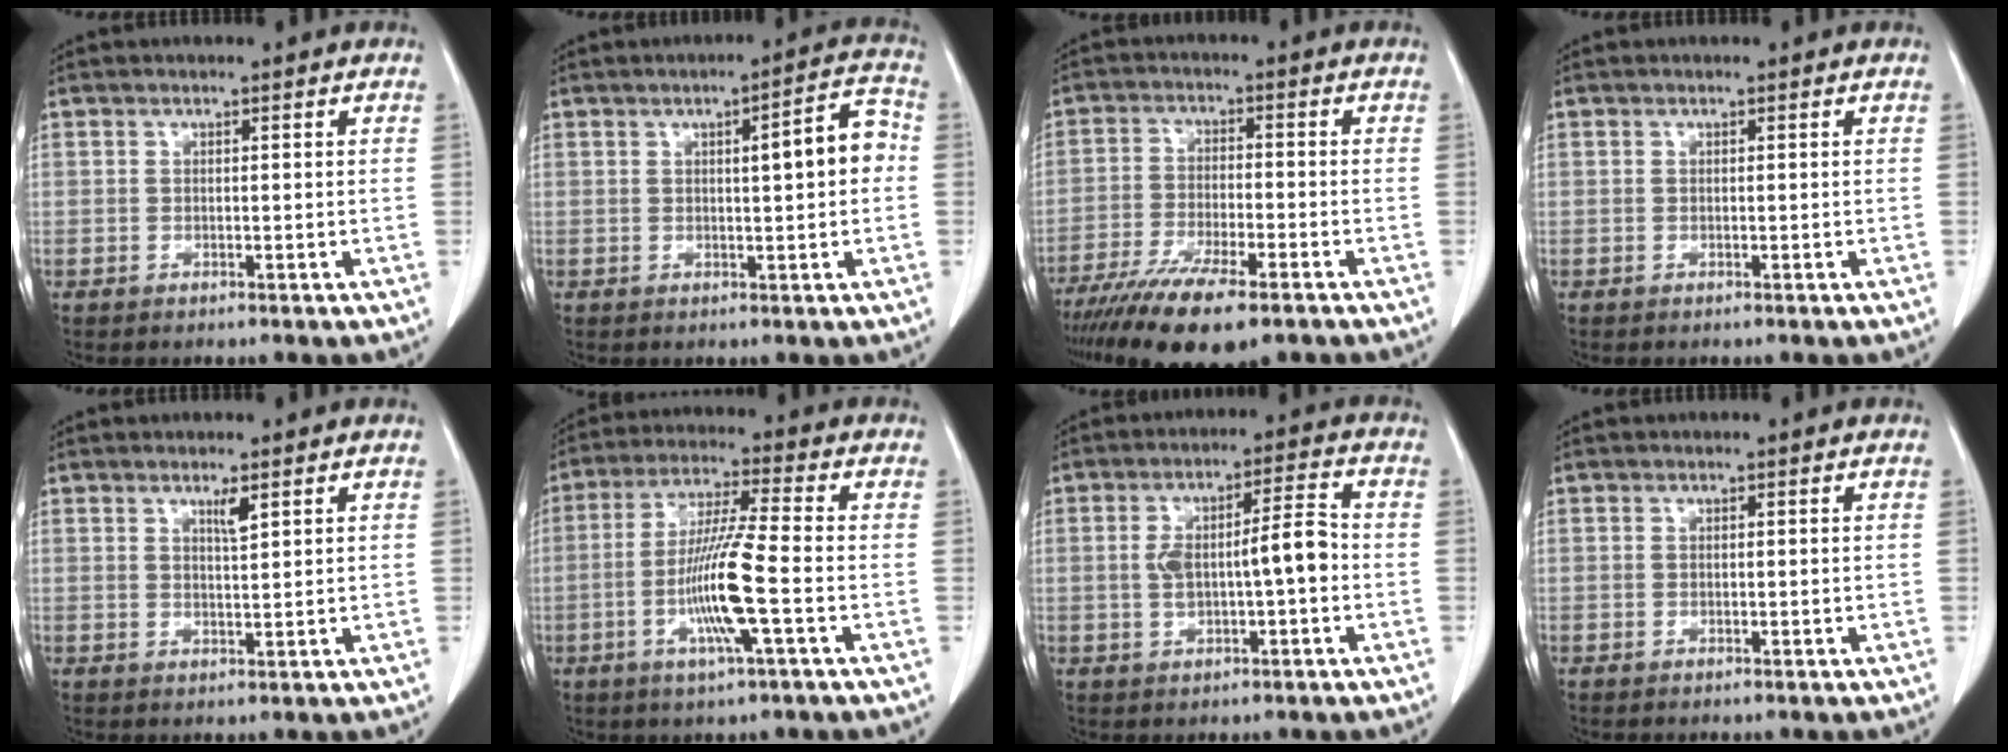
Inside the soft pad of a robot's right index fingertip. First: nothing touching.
{"total": 6.5, "force": [0.5, 1.2, 6.3], "torque": [-0.085, 0.020, 0.004]}
{"total": 13.5, "force": [-9.7, 2.5, 9.1], "torque": [-0.163, -0.032, -0.162]}
{"total": 0.0}
{"total": 2.0, "force": [1.2, 0.1, 1.6], "torque": [-0.031, -0.004, 0.023]}
{"total": 11.0, "force": [-2.8, -0.4, 10.6], "torque": [-0.210, -0.011, -0.060]}
{"total": 7.8, "force": [-0.7, 1.6, 7.6], "torque": [-0.139, 0.022, -0.010]}
{"total": 0.0}